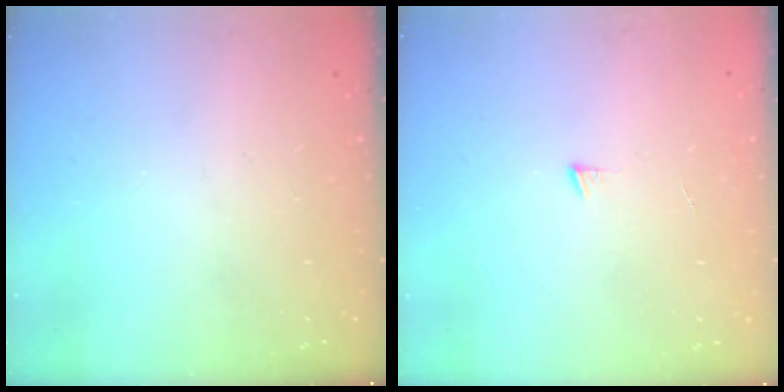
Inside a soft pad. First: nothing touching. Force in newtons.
{"total": 4.1, "press": 4.1, "slide": 0.4}